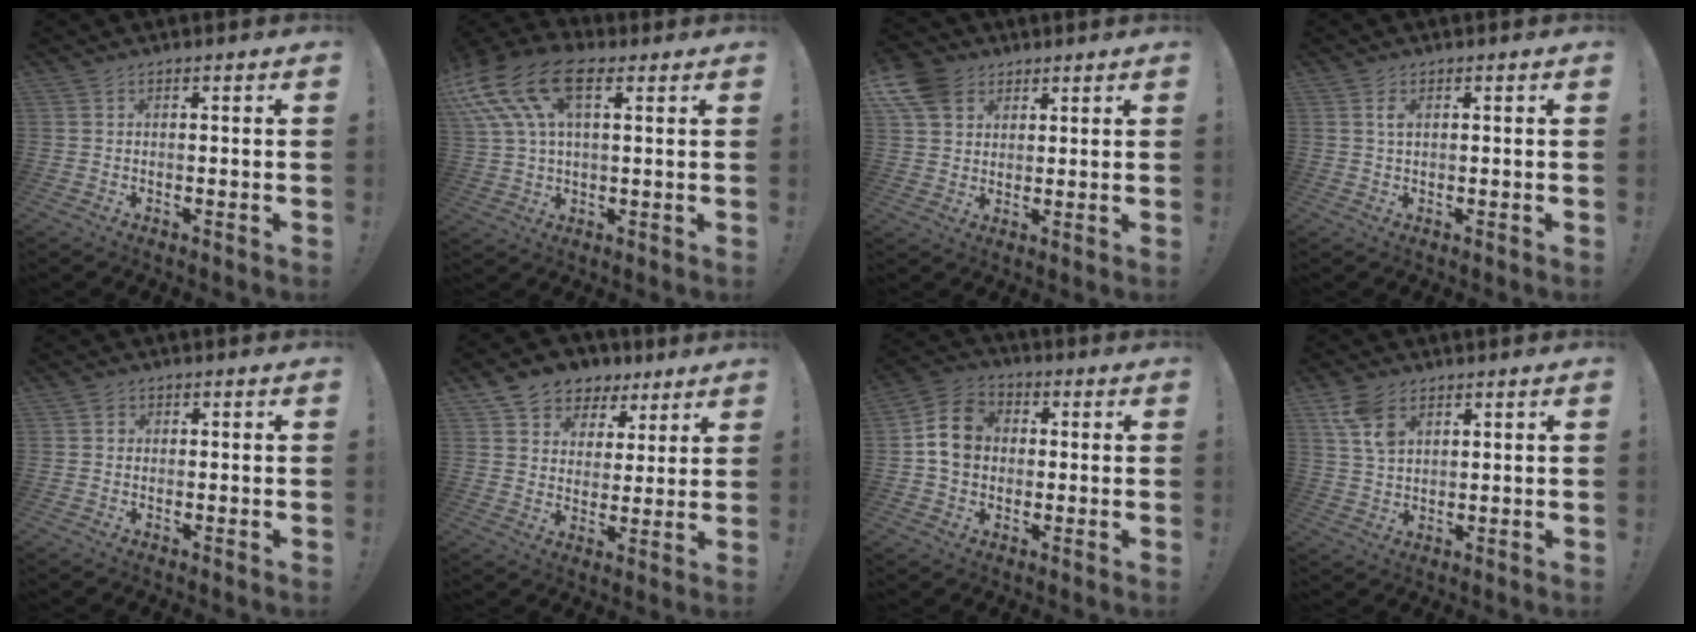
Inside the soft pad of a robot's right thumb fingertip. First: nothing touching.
{"total": 17.6, "force": [7.8, 9.5, 12.5], "torque": [-0.253, -0.019, 0.145]}
{"total": 9.7, "force": [4.9, 7.4, 3.9], "torque": [-0.070, -0.026, 0.097]}
{"total": 2.0, "force": [0.7, 1.0, 1.6], "torque": [-0.024, 0.001, 0.009]}
{"total": 1.4, "force": [0.0, 1.4, 0.4], "torque": [-0.008, 0.004, -0.002]}
{"total": 8.9, "force": [5.6, 6.7, 1.5], "torque": [-0.033, -0.037, 0.114]}
{"total": 11.3, "force": [1.0, 9.4, 6.0], "torque": [-0.093, 0.012, 0.025]}
{"total": 8.2, "force": [4.1, 4.9, 5.0], "torque": [-0.094, -0.010, 0.079]}